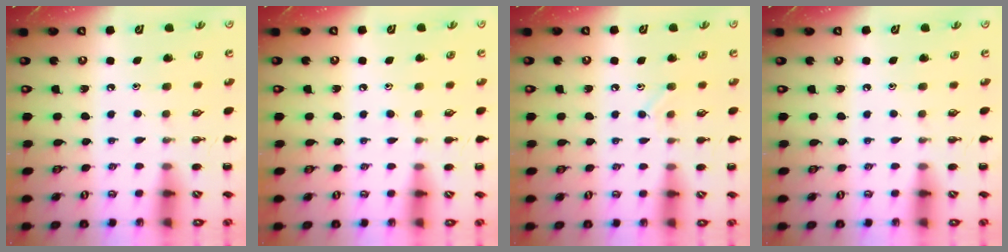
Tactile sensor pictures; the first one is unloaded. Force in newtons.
{"total": 4.2, "press": 3.9, "slide": 1.5}
{"total": 7.1, "press": 6.9, "slide": 1.5}
{"total": 0.0}